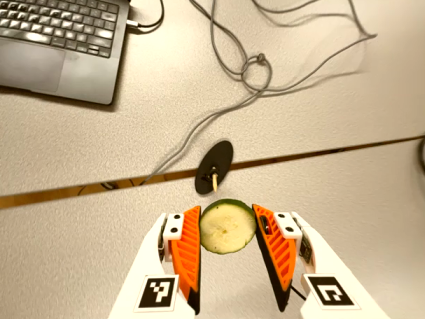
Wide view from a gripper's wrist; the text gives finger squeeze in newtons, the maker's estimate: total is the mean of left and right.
{"total": 9.4, "left": 10.2, "right": 8.5}